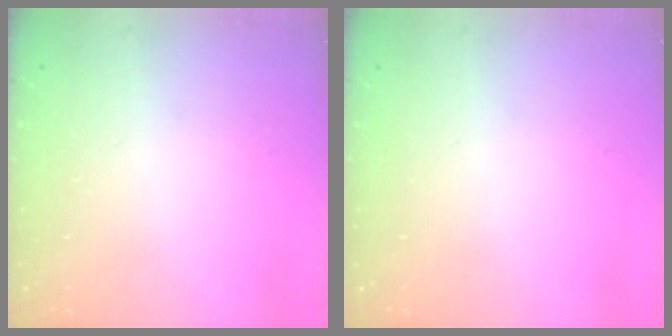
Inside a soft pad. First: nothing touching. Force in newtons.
{"total": 0.0}